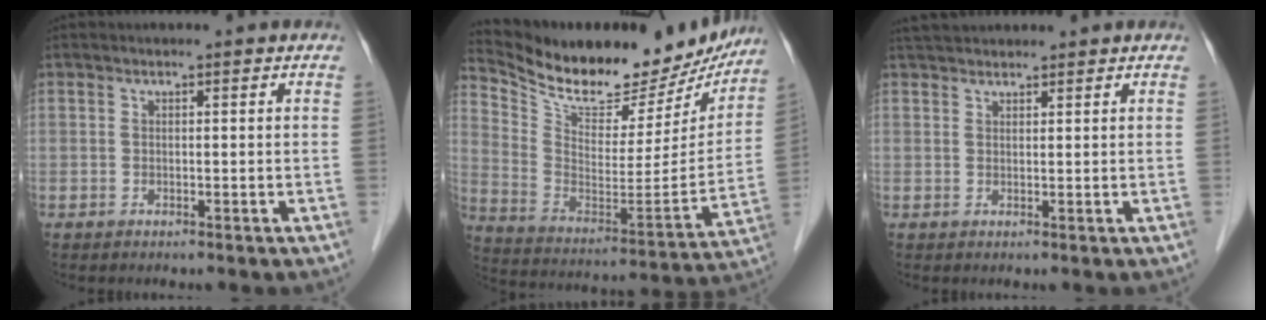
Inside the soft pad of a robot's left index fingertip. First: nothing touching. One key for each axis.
{"total": 25.4, "fx": 22.8, "fy": 6.8, "fz": 9.1, "tx": -0.158, "ty": -0.033, "tz": 0.333}
{"total": 3.2, "fx": 2.9, "fy": 0.7, "fz": 1.0, "tx": -0.011, "ty": 0.034, "tz": 0.048}